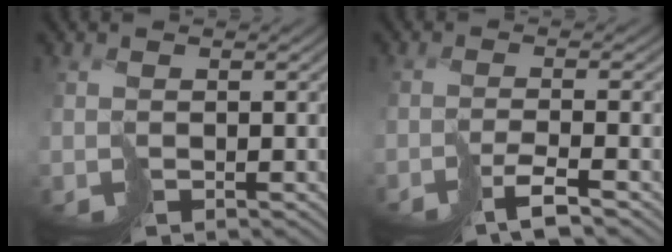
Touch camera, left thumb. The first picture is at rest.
{"total": 3.7, "force": [-2.4, -0.2, 2.8], "torque": [-0.035, 0.005, -0.047]}